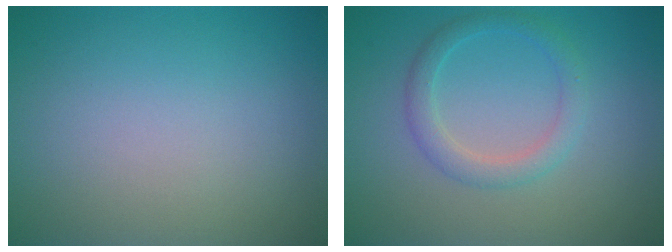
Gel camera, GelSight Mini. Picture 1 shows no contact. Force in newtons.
{"total": 2.4, "press": 2.4, "slide": 0.1}